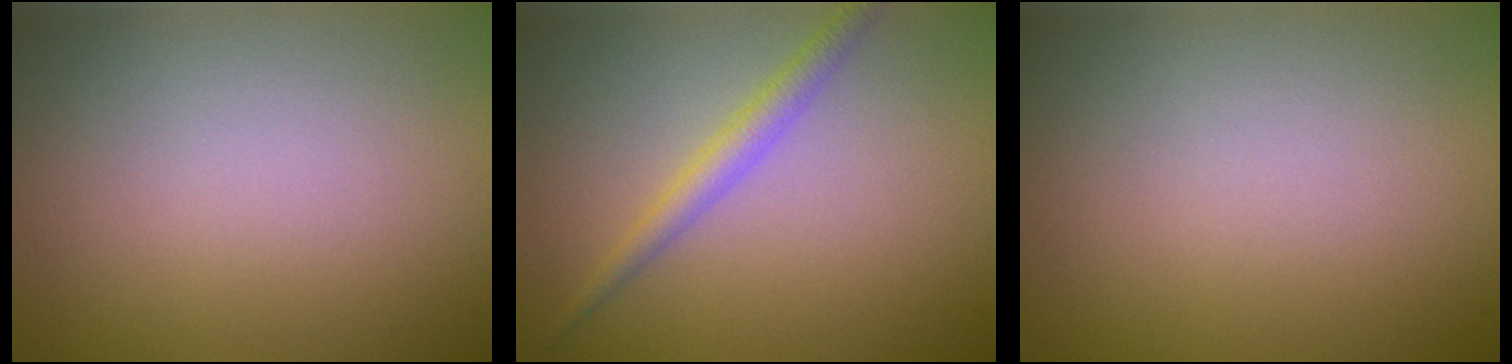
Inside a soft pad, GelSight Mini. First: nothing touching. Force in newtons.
{"total": 2.0, "press": 2.0, "slide": 0.0}
{"total": 0.0}